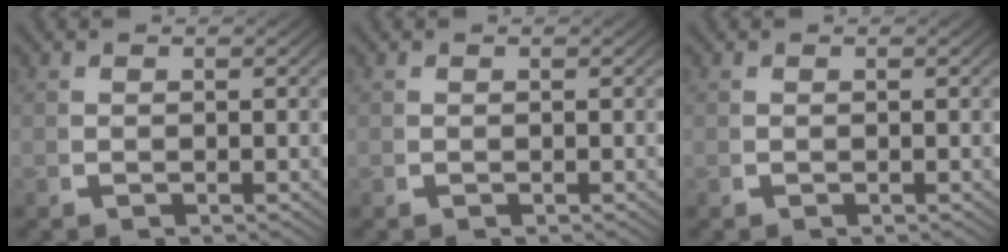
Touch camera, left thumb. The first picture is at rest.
{"total": 0.0}
{"total": 0.0}